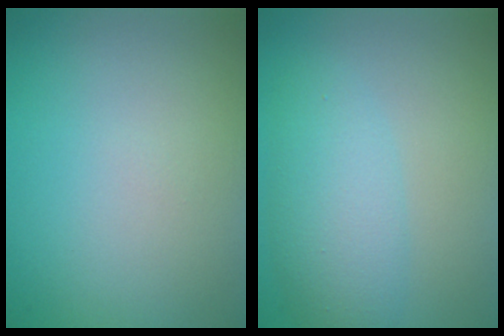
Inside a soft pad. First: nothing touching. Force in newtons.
{"total": 4.2, "press": 4.2, "slide": 0.1}